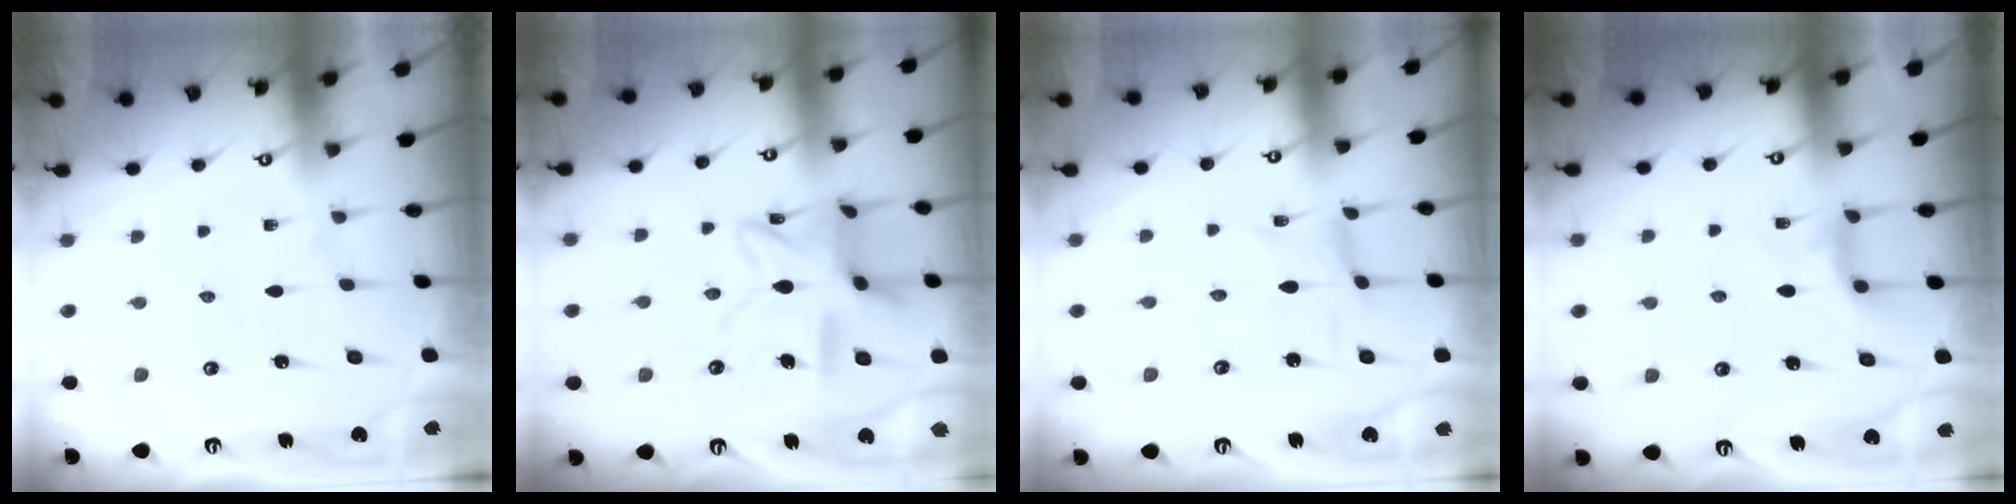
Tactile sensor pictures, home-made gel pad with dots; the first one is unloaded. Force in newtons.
{"total": 14.4, "press": 14.4, "slide": 1.1}
{"total": 0.0}
{"total": 6.0, "press": 5.9, "slide": 0.6}